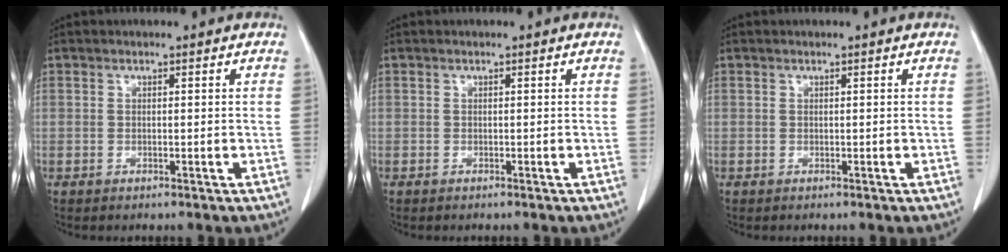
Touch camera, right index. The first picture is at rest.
{"total": 0.0}
{"total": 0.0}